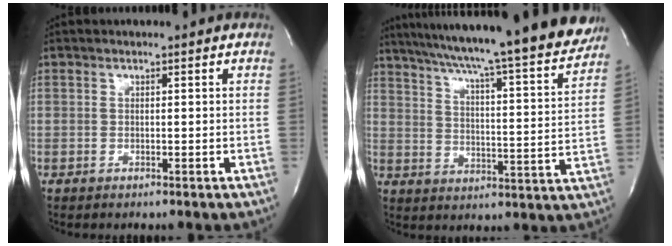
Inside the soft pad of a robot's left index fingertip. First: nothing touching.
{"total": 25.2, "force": [22.4, 0.2, 11.5], "torque": [-0.187, -0.049, 0.298]}